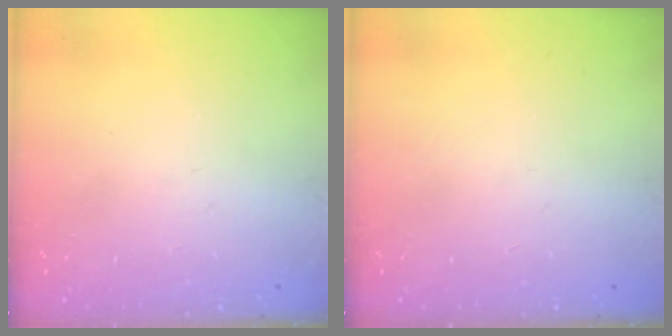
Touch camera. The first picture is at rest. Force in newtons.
{"total": 0.0}